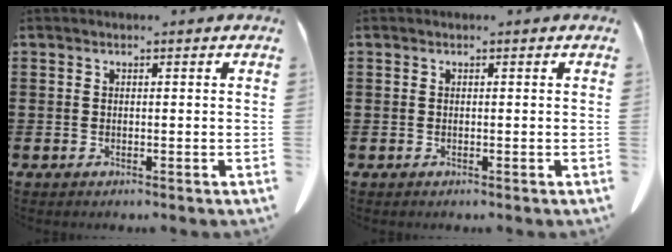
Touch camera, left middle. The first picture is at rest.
{"total": 0.0}